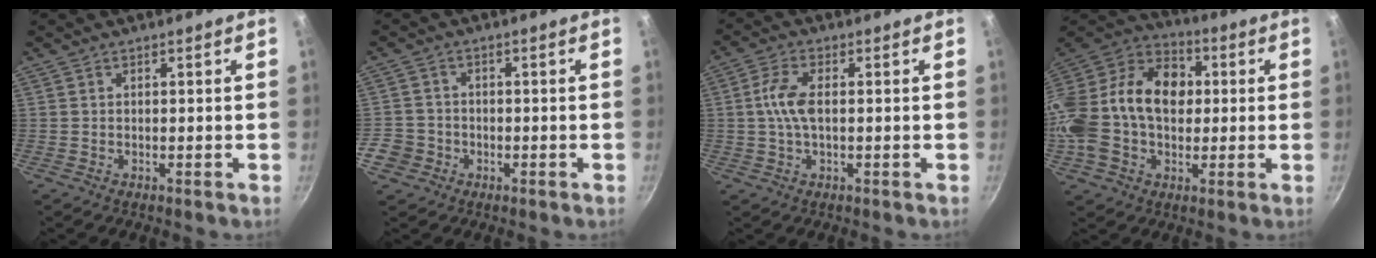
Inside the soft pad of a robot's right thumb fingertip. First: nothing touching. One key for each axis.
{"total": 6.0, "fx": -2.3, "fy": 5.2, "fz": 1.7, "tx": -0.022, "ty": 0.026, "tz": -0.041}
{"total": 6.1, "fx": 0.3, "fy": 2.9, "fz": 5.4, "tx": -0.116, "ty": 0.010, "tz": 0.000}
{"total": 24.4, "fx": 0.9, "fy": 17.5, "fz": 17.0, "tx": -0.314, "ty": 0.053, "tz": 0.001}